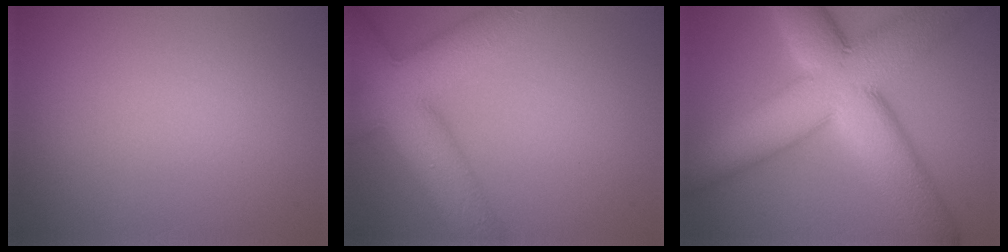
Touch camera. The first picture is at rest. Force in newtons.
{"total": 10.2, "press": 10.2, "slide": 0.5}
{"total": 13.7, "press": 13.6, "slide": 0.7}